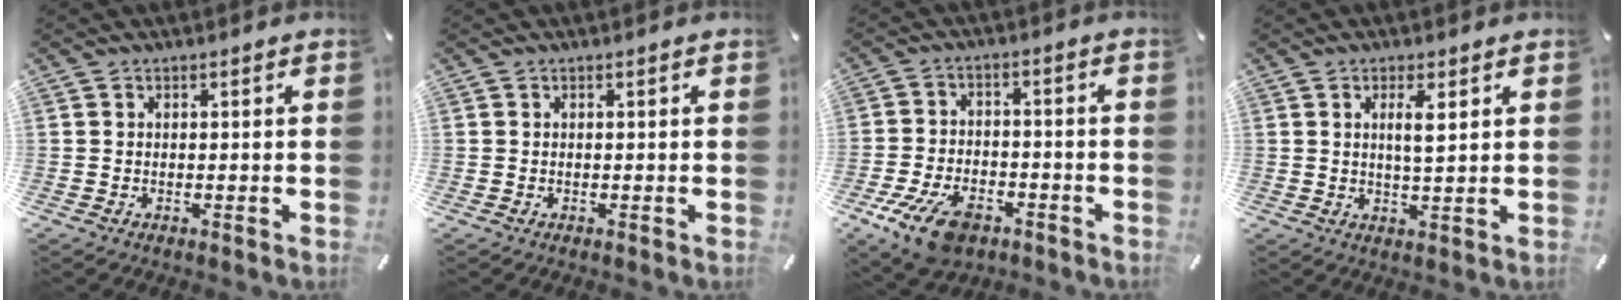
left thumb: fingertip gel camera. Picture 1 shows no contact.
{"total": 0.0}
{"total": 10.8, "force": [-6.4, 6.0, 6.4], "torque": [-0.124, 0.031, -0.113]}
{"total": 4.7, "force": [1.5, 1.3, 4.2], "torque": [-0.073, -0.004, 0.020]}